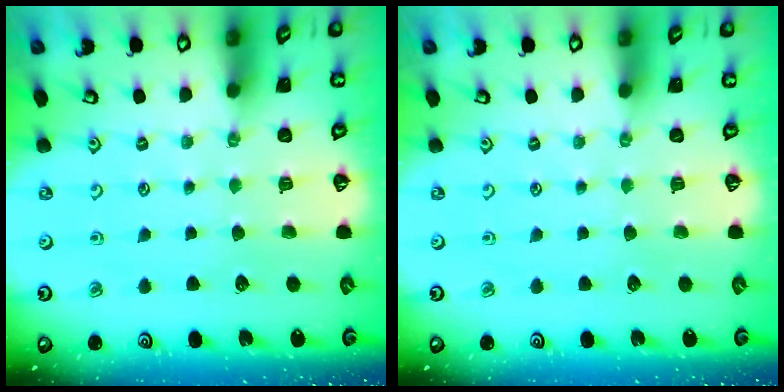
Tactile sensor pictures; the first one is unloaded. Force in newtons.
{"total": 0.0}